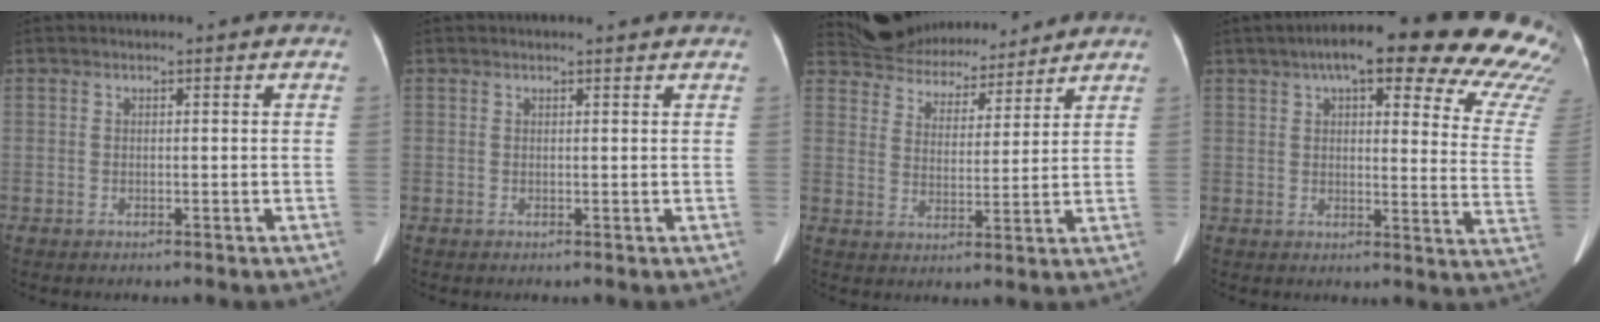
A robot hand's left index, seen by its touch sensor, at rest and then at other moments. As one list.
[{"total": 1.6, "force": [1.6, 0.0, 0.4], "torque": [-0.006, 0.006, 0.018]}, {"total": 13.2, "force": [12.3, 4.6, 1.7], "torque": [-0.026, 0.013, 0.189]}, {"total": 26.7, "force": [21.0, 5.1, 15.7], "torque": [-0.167, -0.032, 0.229]}]